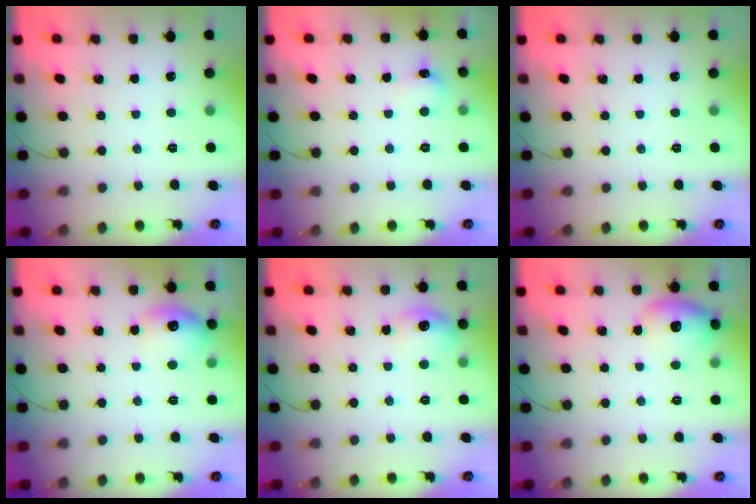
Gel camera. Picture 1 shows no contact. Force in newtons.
{"total": 6.5, "press": 6.3, "slide": 1.8}
{"total": 0.0}
{"total": 11.3, "press": 11.3, "slide": 0.4}
{"total": 9.4, "press": 9.4, "slide": 0.5}
{"total": 10.6, "press": 10.5, "slide": 1.3}